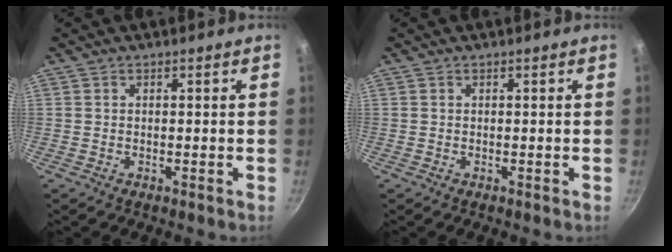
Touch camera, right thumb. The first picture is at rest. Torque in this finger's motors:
{"motor_torque": [0.00, 0.00, -0.03, -0.03, 0.00]}